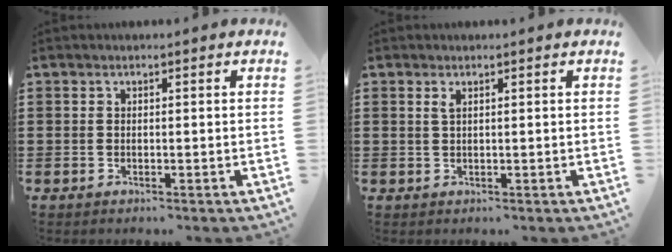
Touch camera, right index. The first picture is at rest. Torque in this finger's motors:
{"motor_torque": [0.01, 0.01, 0.00, 0.04]}